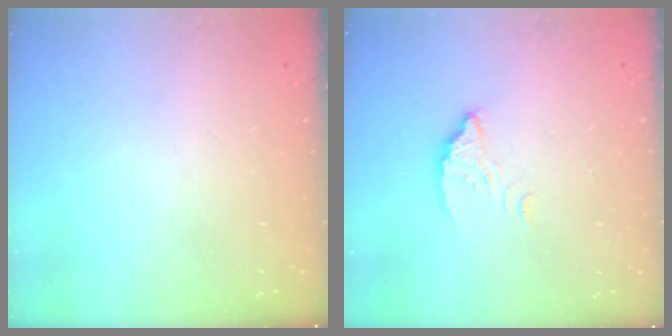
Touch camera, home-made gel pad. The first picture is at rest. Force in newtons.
{"total": 2.8, "press": 2.8, "slide": 0.2}